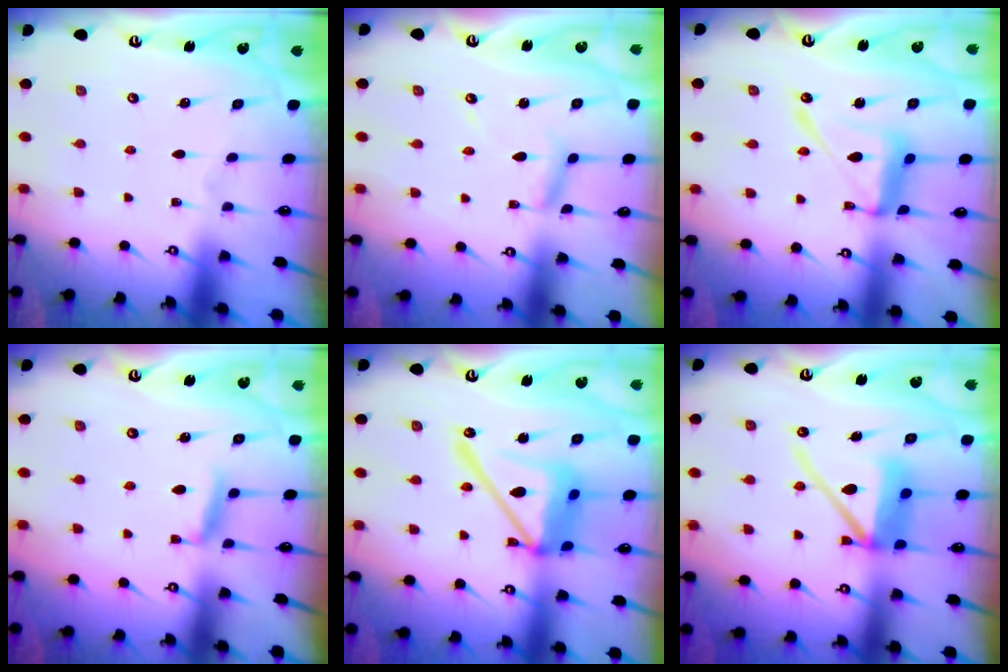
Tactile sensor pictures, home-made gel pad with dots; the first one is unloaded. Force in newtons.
{"total": 6.0, "press": 6.0, "slide": 0.4}
{"total": 13.4, "press": 13.3, "slide": 1.1}
{"total": 5.9, "press": 5.8, "slide": 0.8}
{"total": 19.1, "press": 19.0, "slide": 1.9}
{"total": 11.1, "press": 11.0, "slide": 1.6}